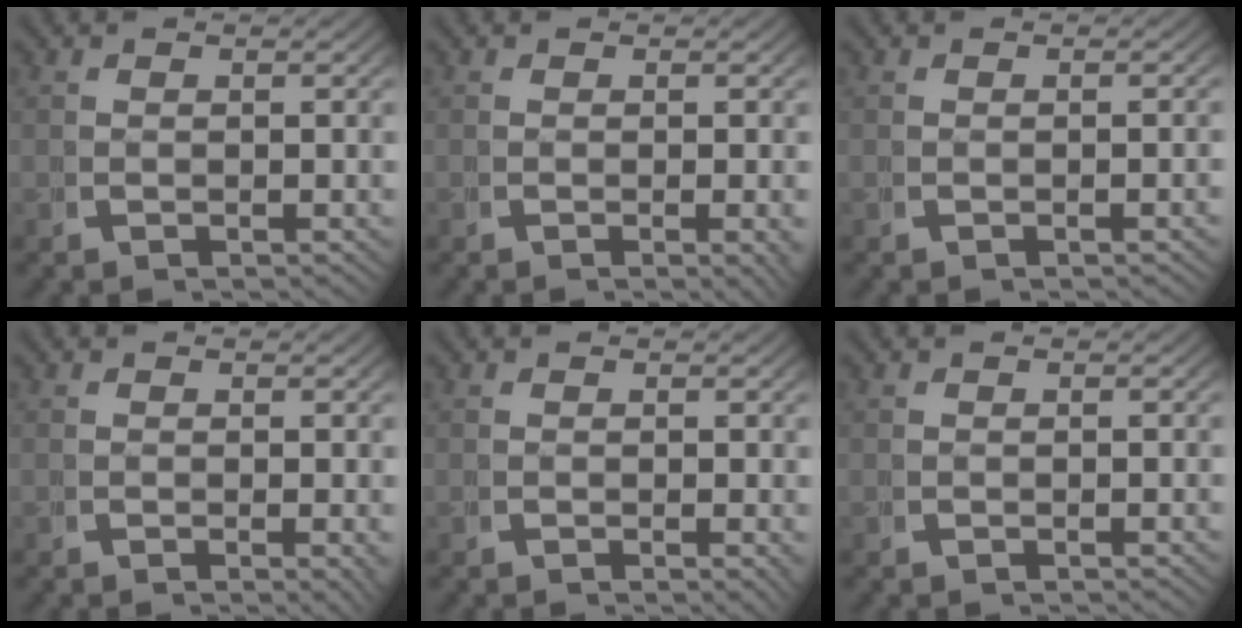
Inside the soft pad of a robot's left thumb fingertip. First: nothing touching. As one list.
[{"total": 1.5, "force": [-0.2, 0.2, 1.4], "torque": [-0.022, -0.003, -0.004]}, {"total": 0.7, "force": [-0.3, 0.0, 0.6], "torque": [-0.009, 0.005, -0.006]}, {"total": 1.1, "force": [-0.1, 0.2, 1.1], "torque": [-0.017, -0.004, -0.001]}, {"total": 0.8, "force": [0.0, 0.1, 0.7], "torque": [-0.015, -0.003, 0.000]}, {"total": 0.0}]